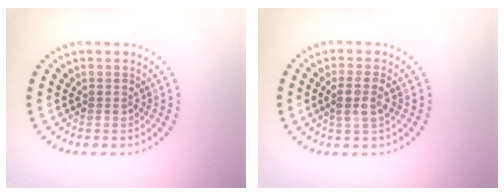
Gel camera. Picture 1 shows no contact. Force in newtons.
{"total": 2.2, "press": 2.1, "slide": 0.7}